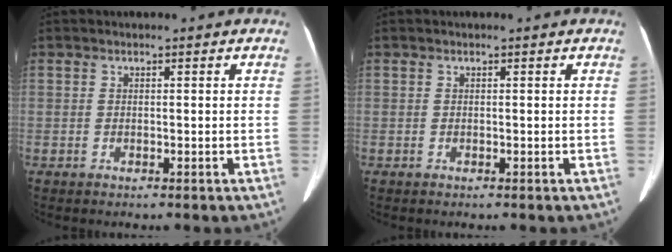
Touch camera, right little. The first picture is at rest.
{"total": 0.0}